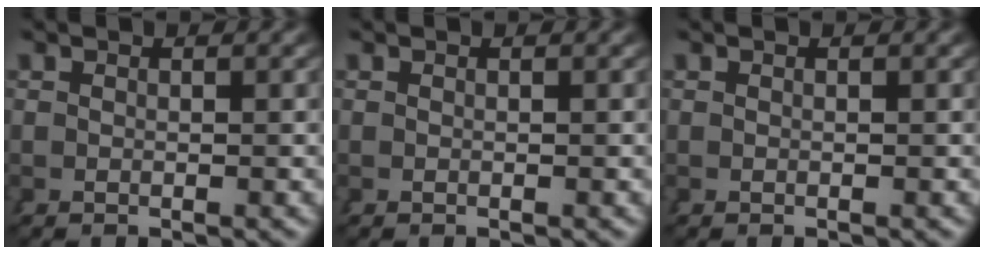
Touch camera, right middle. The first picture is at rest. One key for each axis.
{"total": 0.0}
{"total": 0.0}